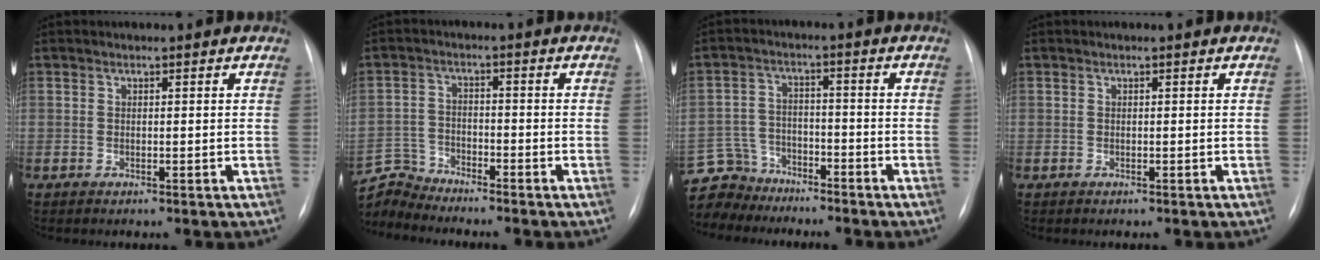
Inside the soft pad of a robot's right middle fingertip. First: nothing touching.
{"total": 6.5, "force": [-6.4, 0.0, -1.0], "torque": [0.010, 0.009, -0.125]}
{"total": 8.7, "force": [-7.9, 3.6, -0.4], "torque": [-0.003, 0.013, -0.148]}
{"total": 0.0}